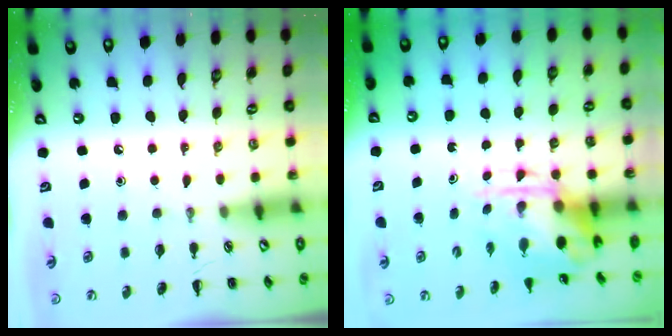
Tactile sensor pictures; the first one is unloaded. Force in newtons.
{"total": 5.4, "press": 5.2, "slide": 1.3}